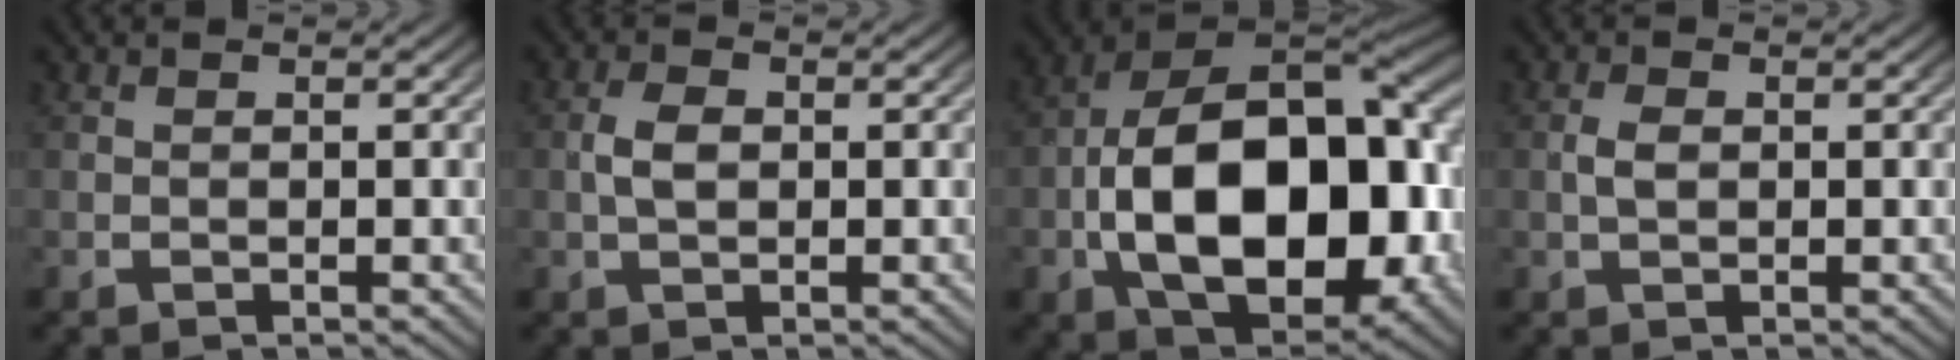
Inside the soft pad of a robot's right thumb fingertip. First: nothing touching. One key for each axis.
{"total": 2.2, "fx": 0.1, "fy": 1.4, "fz": 1.7, "tx": -0.038, "ty": -0.003, "tz": 0.004}
{"total": 22.2, "fx": -2.2, "fy": 14.1, "fz": 17.1, "tx": -0.324, "ty": -0.064, "tz": -0.006}
{"total": 1.3, "fx": 0.1, "fy": 0.8, "fz": 1.0, "tx": -0.025, "ty": -0.003, "tz": 0.004}